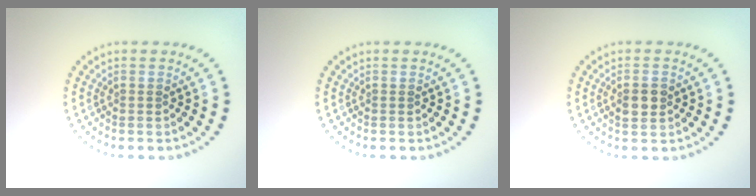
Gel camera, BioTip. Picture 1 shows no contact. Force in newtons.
{"total": 0.0}
{"total": 1.9, "press": 1.9, "slide": 0.1}